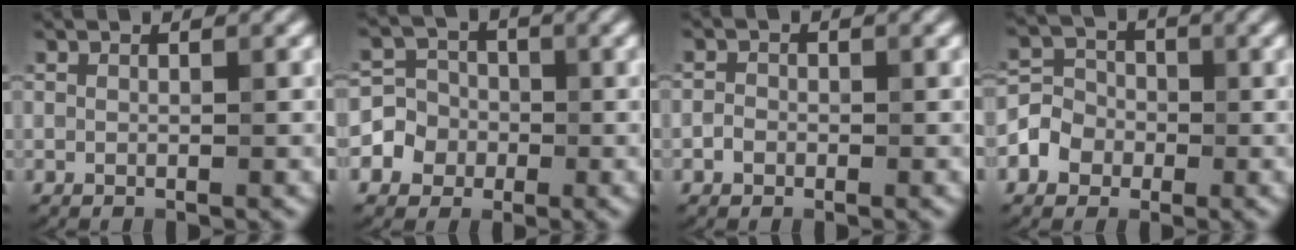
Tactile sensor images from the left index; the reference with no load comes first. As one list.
[{"total": 4.0, "force": [-1.2, 3.7, 0.6], "torque": [0.018, 0.007, -0.036]}, {"total": 1.1, "force": [-0.5, 0.9, 0.3], "torque": [-0.003, -0.001, -0.013]}, {"total": 3.3, "force": [-1.2, 3.0, 0.9], "torque": [-0.006, 0.006, -0.029]}]